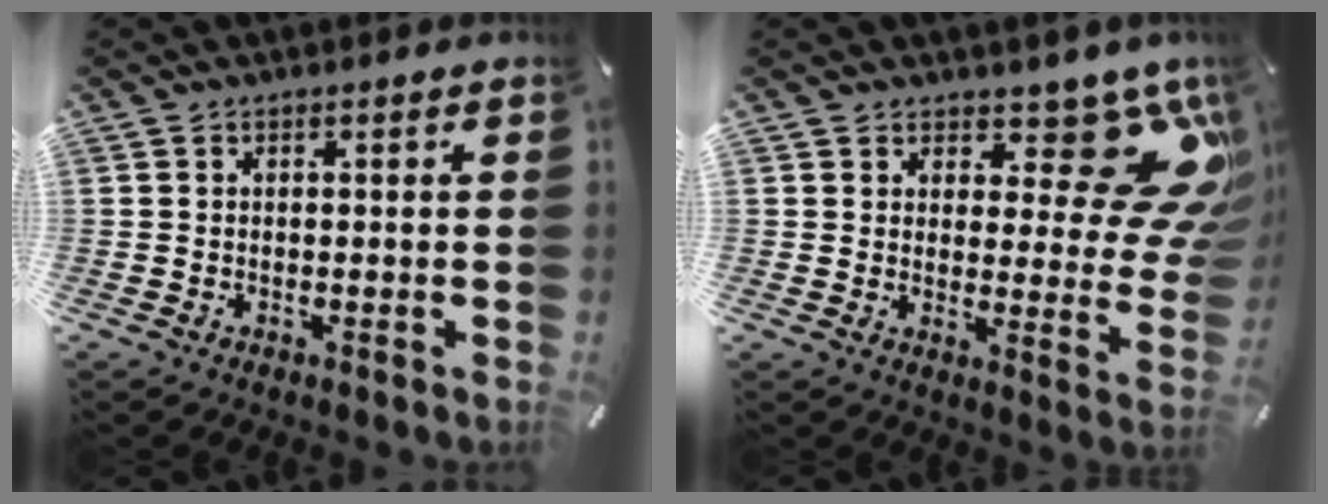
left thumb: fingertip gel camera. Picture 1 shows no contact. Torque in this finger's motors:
{"motor_torque": [0.62, 0.06, 0.32, 0.08, 0.03]}